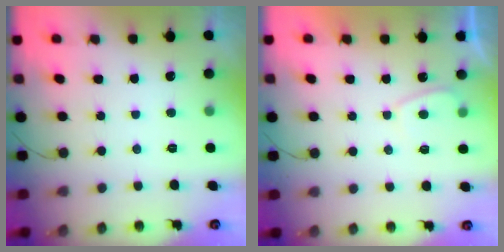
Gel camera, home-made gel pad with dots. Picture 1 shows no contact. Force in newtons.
{"total": 2.0, "press": 2.0, "slide": 0.6}